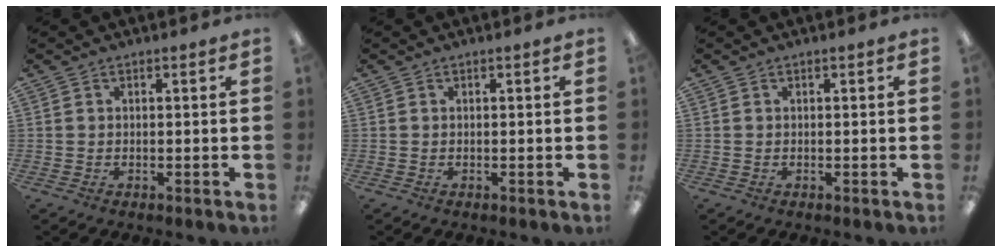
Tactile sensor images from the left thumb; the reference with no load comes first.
{"total": 0.0}
{"total": 0.0}